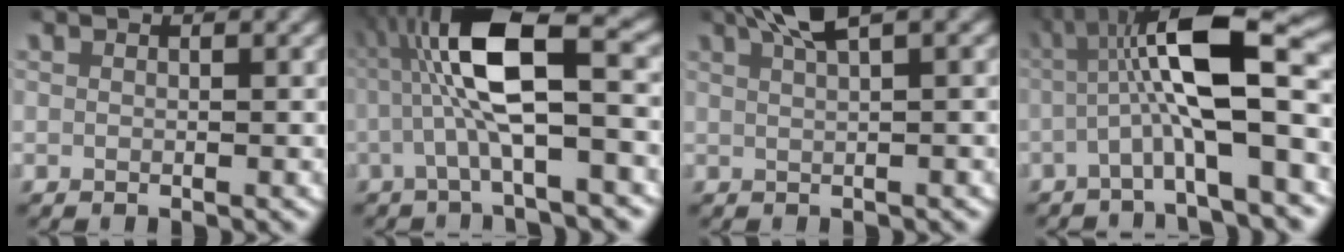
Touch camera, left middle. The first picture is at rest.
{"total": 9.9, "force": [0.7, 3.5, 9.3], "torque": [-0.171, 0.016, 0.005]}
{"total": 4.1, "force": [2.8, 0.6, 2.9], "torque": [-0.051, 0.014, 0.044]}
{"total": 9.9, "force": [0.9, 3.2, 9.3], "torque": [-0.156, 0.015, 0.013]}